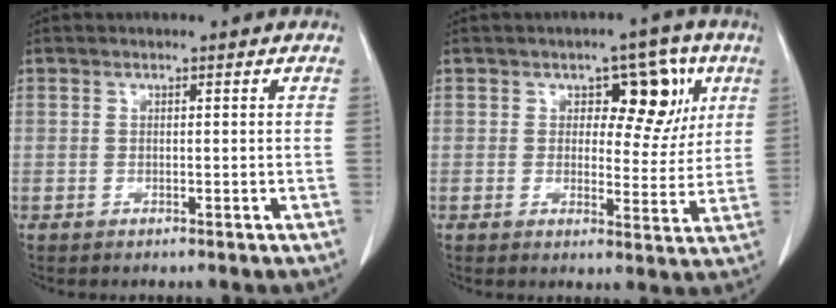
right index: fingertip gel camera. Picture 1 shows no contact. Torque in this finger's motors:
{"motor_torque": [0.38, 0.37, 0.12, 0.04]}